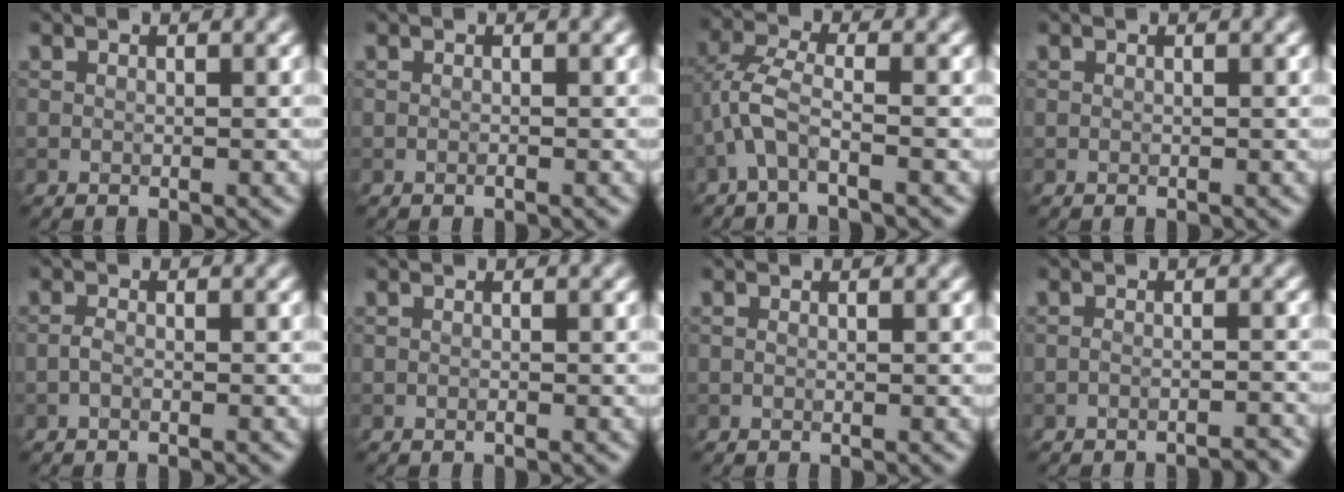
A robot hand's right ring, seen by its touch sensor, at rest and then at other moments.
{"total": 0.0}
{"total": 3.3, "force": [-1.6, 0.9, 2.8], "torque": [-0.067, 0.012, -0.043]}
{"total": 0.0}
{"total": 0.7, "force": [-0.5, 0.2, 0.5], "torque": [-0.014, 0.003, -0.011]}
{"total": 0.0}
{"total": 0.0}
{"total": 3.0, "force": [-2.8, 0.5, 1.1], "torque": [-0.011, 0.015, -0.040]}